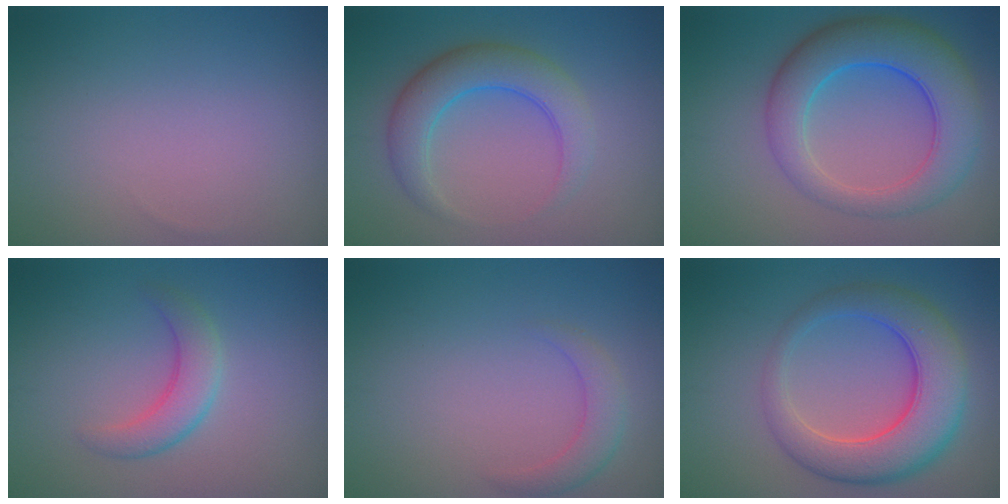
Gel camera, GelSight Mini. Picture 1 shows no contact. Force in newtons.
{"total": 4.8, "press": 4.8, "slide": 0.1}
{"total": 7.9, "press": 7.8, "slide": 0.3}
{"total": 2.9, "press": 2.9, "slide": 0.2}
{"total": 2.2, "press": 2.2, "slide": 0.1}
{"total": 7.9, "press": 7.8, "slide": 0.3}